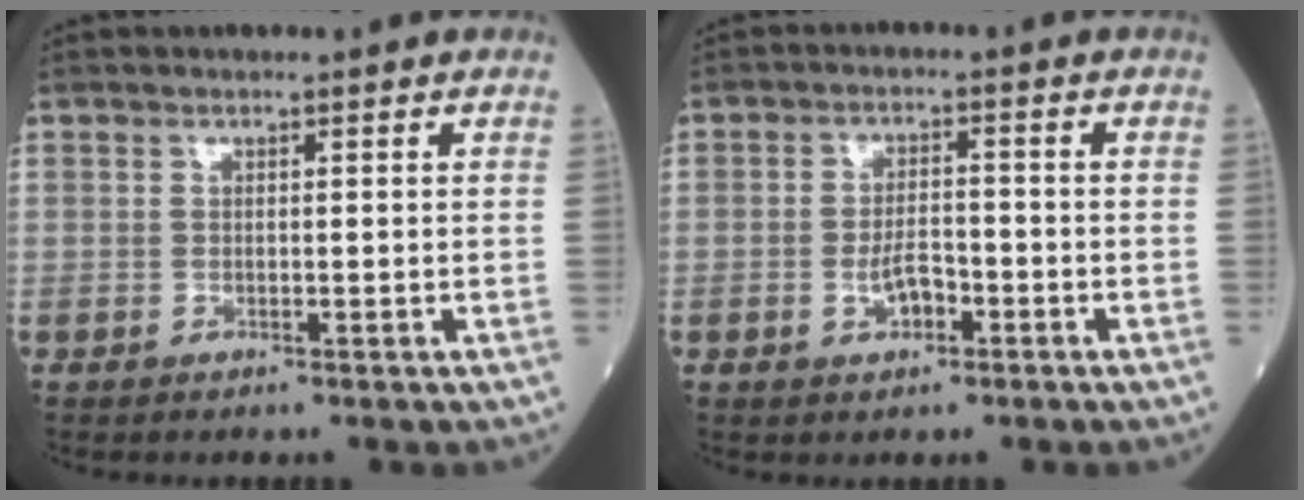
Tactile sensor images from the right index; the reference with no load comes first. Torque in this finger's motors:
{"motor_torque": [0.41, -0.23, 0.24, 0.07]}